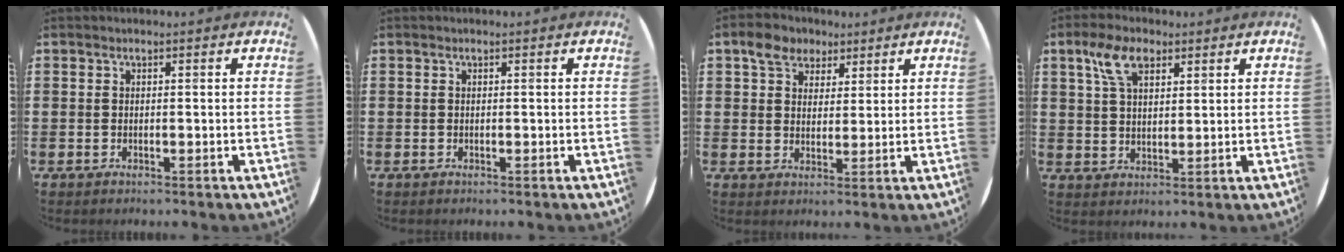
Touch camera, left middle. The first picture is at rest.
{"total": 0.0}
{"total": 4.5, "force": [3.2, 3.1, 0.7], "torque": [-0.023, 0.009, 0.057]}
{"total": 6.1, "force": [3.6, 3.2, 3.8], "torque": [-0.078, 0.009, 0.064]}